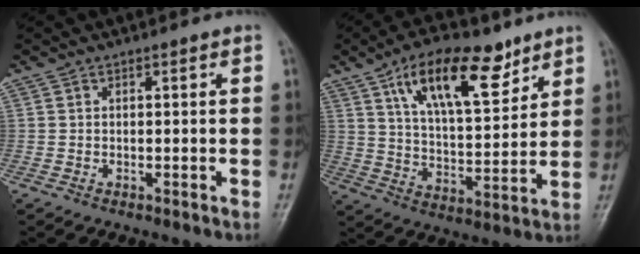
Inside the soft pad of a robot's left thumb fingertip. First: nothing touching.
{"total": 16.7, "force": [9.5, 7.1, 11.8], "torque": [-0.160, -0.039, 0.163]}